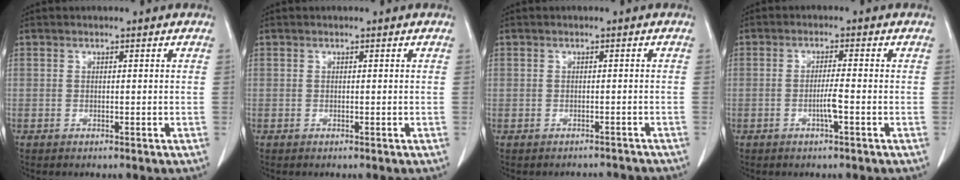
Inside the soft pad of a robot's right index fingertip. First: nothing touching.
{"total": 0.0}
{"total": 3.4, "force": [-2.9, 1.7, -0.5], "torque": [0.007, 0.011, -0.040]}
{"total": 2.8, "force": [-0.9, -0.2, 2.6], "torque": [-0.047, -0.001, -0.016]}